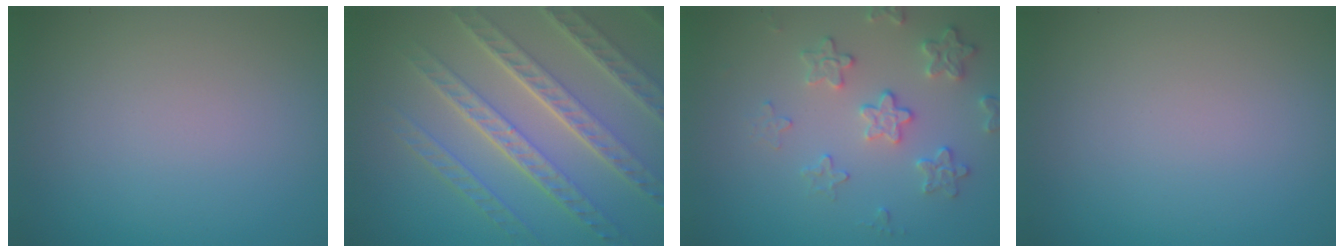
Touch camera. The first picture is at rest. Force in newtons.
{"total": 8.3, "press": 5.8, "slide": 5.9}
{"total": 3.1, "press": 3.0, "slide": 0.5}
{"total": 0.0}